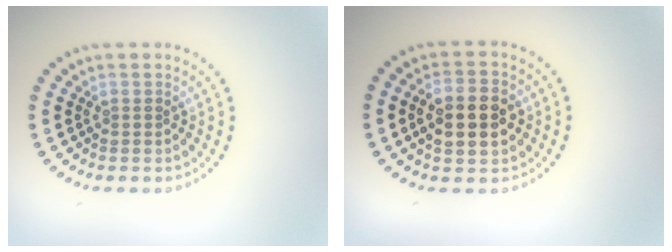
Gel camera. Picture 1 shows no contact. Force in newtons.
{"total": 5.0, "press": 5.0, "slide": 0.3}